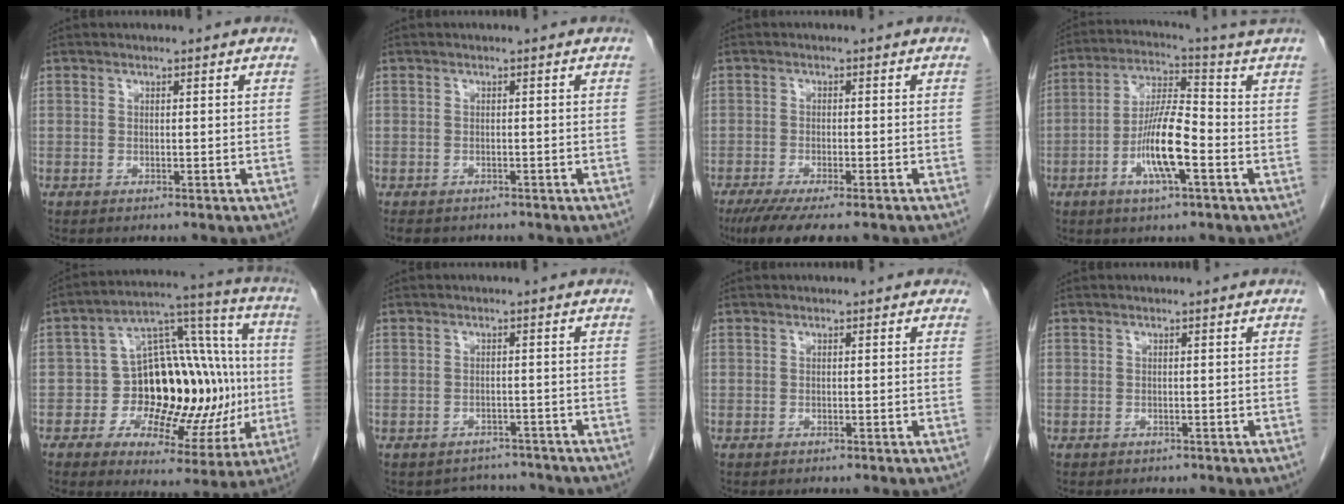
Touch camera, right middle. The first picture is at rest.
{"total": 4.2, "force": [-3.5, 1.9, 1.3], "torque": [-0.017, -0.003, -0.044]}
{"total": 9.2, "force": [-7.1, 1.5, 5.6], "torque": [-0.081, -0.019, -0.111]}
{"total": 8.0, "force": [-1.9, -0.6, 7.8], "torque": [-0.155, 0.001, -0.035]}
{"total": 19.1, "force": [-1.2, 10.4, 15.9], "torque": [-0.214, 0.047, -0.010]}
{"total": 4.1, "force": [-3.7, 1.8, -0.6], "torque": [0.010, 0.015, -0.046]}
{"total": 0.0}
{"total": 0.0}